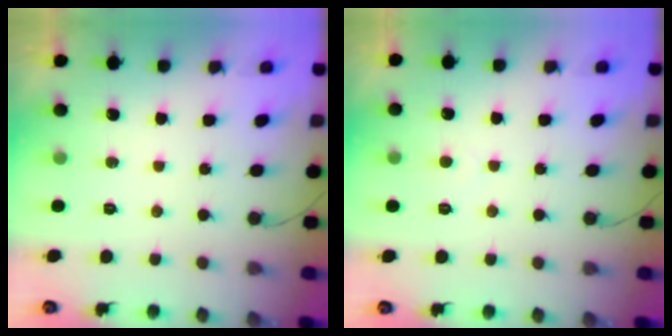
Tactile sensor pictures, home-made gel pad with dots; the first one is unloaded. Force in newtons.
{"total": 2.4, "press": 2.4, "slide": 0.2}